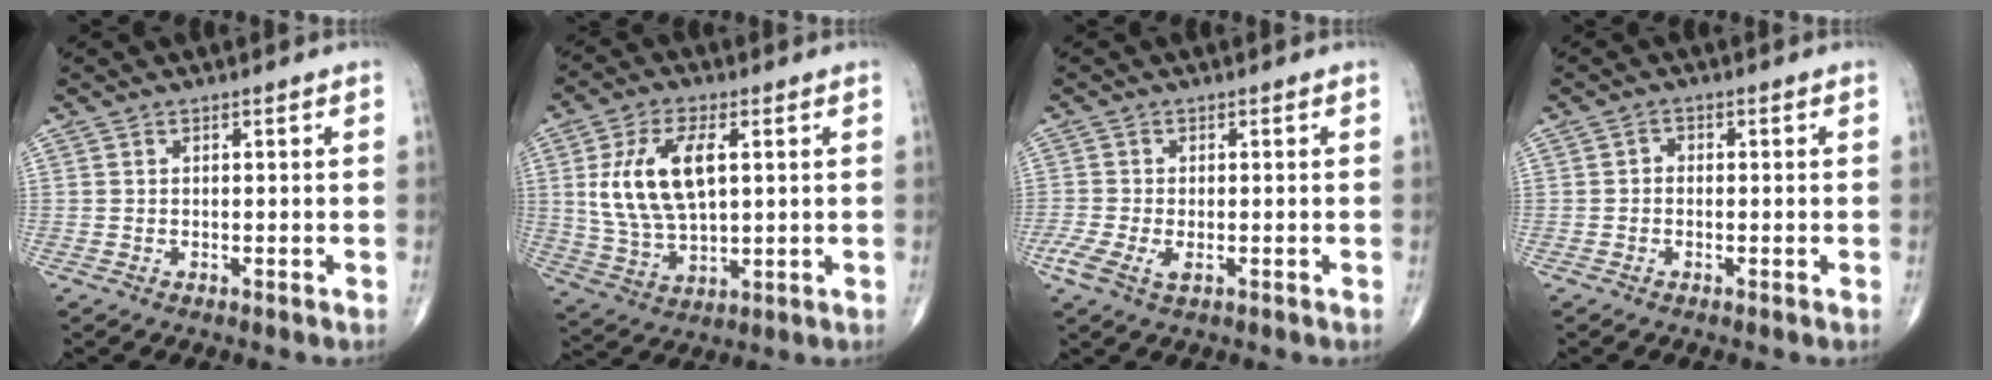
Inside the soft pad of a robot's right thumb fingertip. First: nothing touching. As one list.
[{"total": 13.8, "force": [2.9, 7.1, 11.5], "torque": [-0.221, -0.007, 0.063]}, {"total": 4.2, "force": [-1.7, 1.9, 3.4], "torque": [-0.083, -0.006, -0.034]}, {"total": 1.2, "force": [-0.3, 1.0, 0.6], "torque": [0.006, 0.004, -0.011]}]